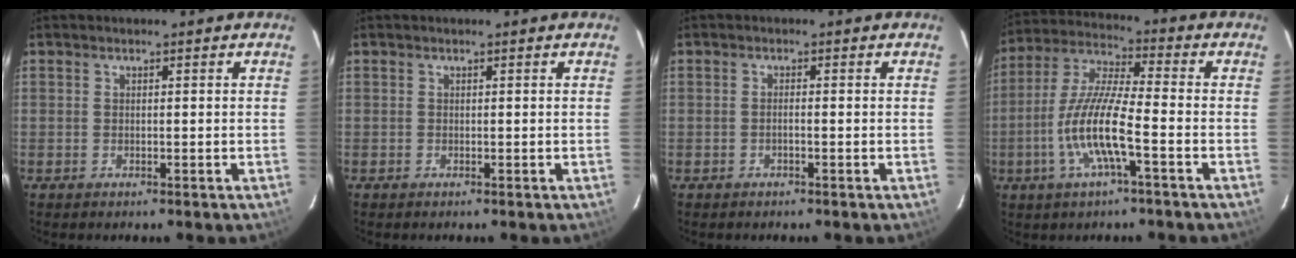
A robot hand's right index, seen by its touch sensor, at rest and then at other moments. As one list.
[{"total": 0.0}, {"total": 0.8, "force": [-0.5, 0.0, 0.7], "torque": [-0.014, 0.004, -0.010]}, {"total": 12.0, "force": [-4.0, 1.6, 11.2], "torque": [-0.236, -0.001, -0.081]}]